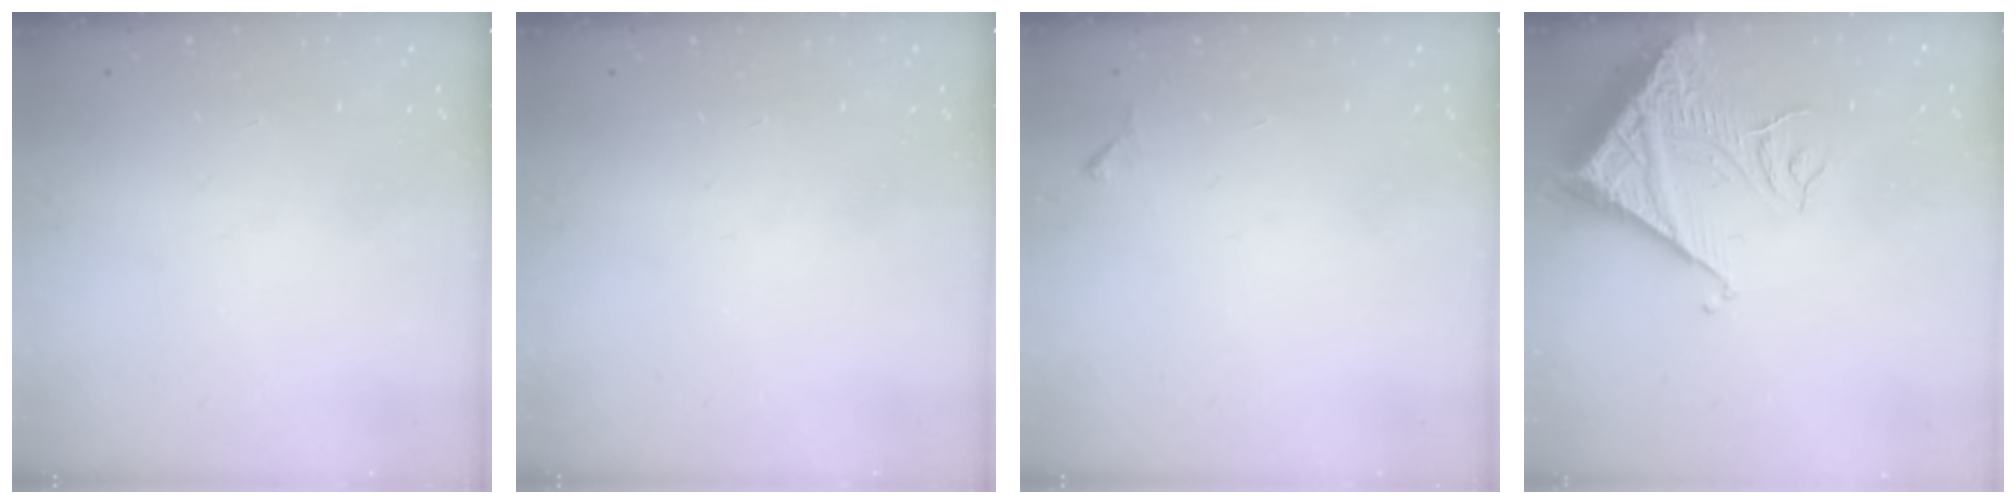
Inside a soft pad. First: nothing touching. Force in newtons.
{"total": 0.0}
{"total": 4.4, "press": 4.4, "slide": 0.7}
{"total": 11.6, "press": 11.5, "slide": 1.4}